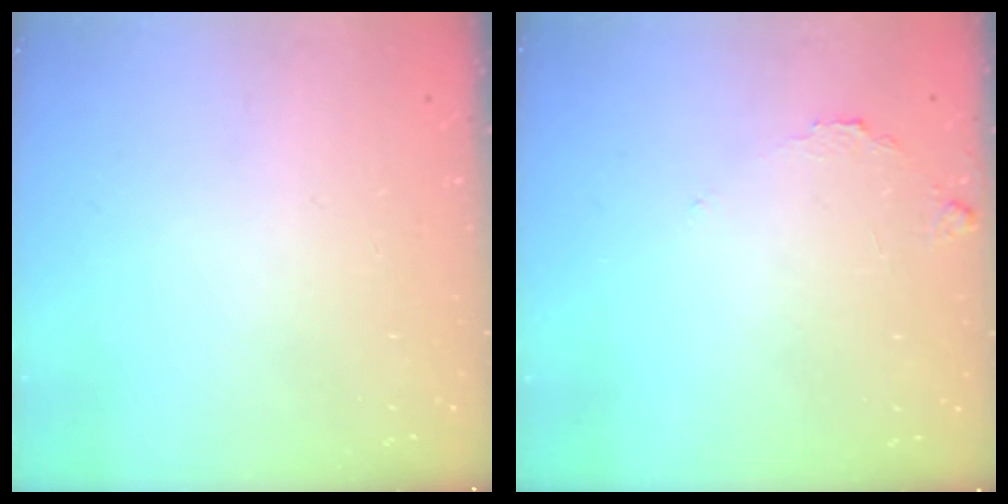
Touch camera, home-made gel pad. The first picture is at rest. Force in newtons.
{"total": 5.9, "press": 5.9, "slide": 0.4}